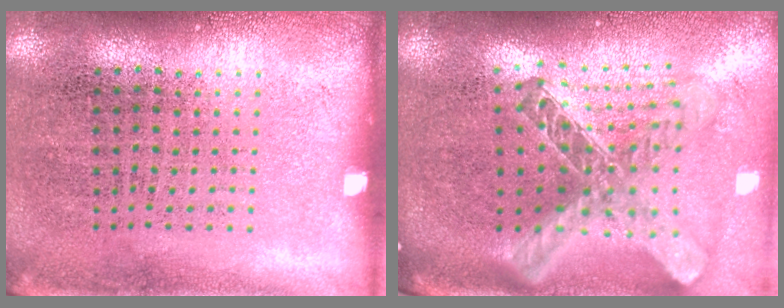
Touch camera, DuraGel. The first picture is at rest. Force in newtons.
{"total": 2.7, "press": 2.0, "slide": 1.9}